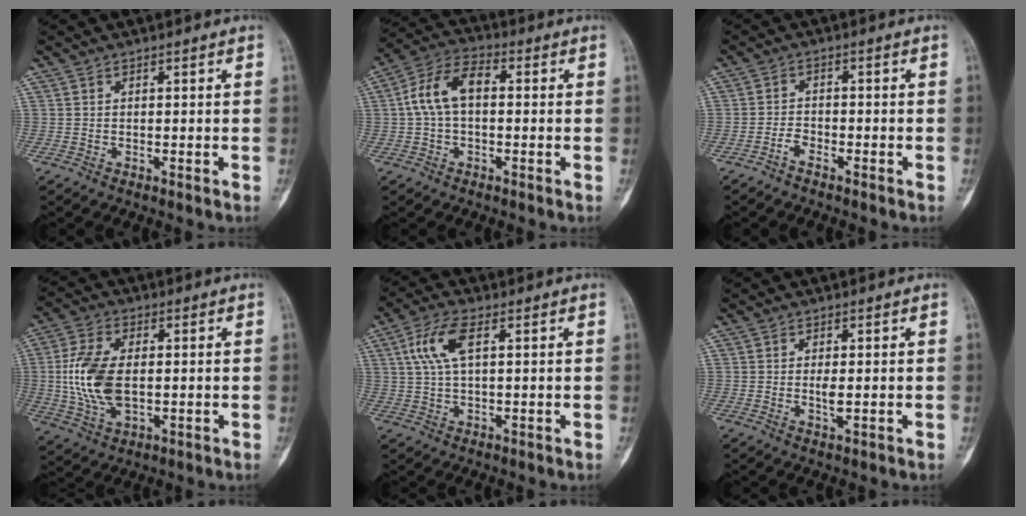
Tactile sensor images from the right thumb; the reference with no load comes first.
{"total": 9.0, "force": [0.3, 5.2, 7.4], "torque": [-0.146, 0.029, -0.002]}
{"total": 2.3, "force": [-1.8, 0.8, 1.1], "torque": [-0.023, 0.014, -0.037]}
{"total": 12.3, "force": [-0.1, 6.7, 10.3], "torque": [-0.218, 0.000, 0.000]}
{"total": 7.1, "force": [2.1, 2.7, 6.2], "torque": [-0.142, 0.014, 0.042]}
{"total": 1.9, "force": [-0.1, 0.5, 1.9], "torque": [-0.041, -0.006, -0.001]}